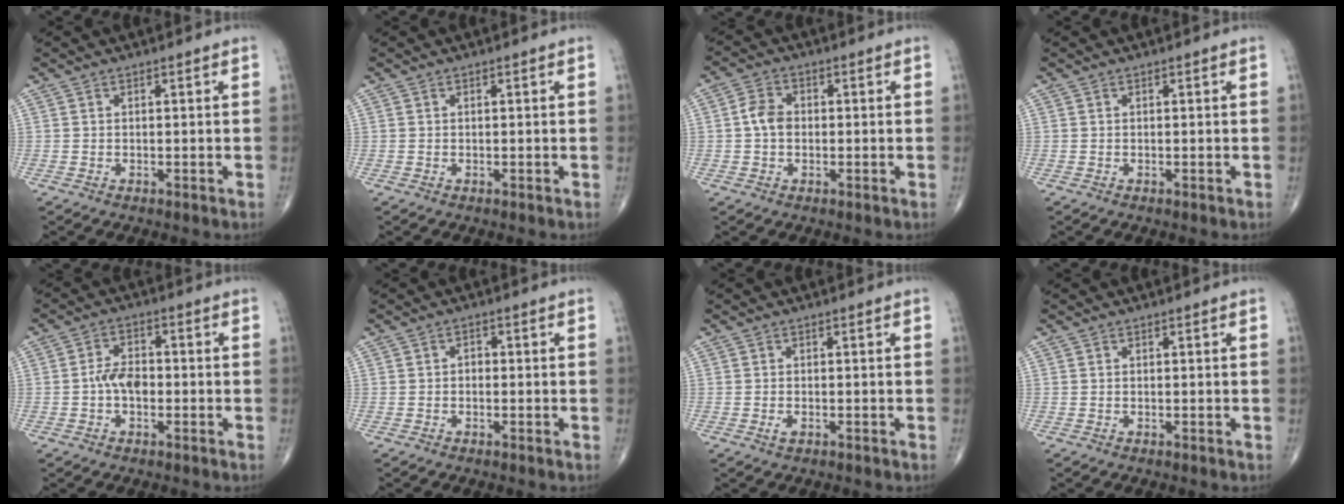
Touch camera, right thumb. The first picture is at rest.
{"total": 0.0}
{"total": 4.3, "force": [-0.1, 3.2, 2.9], "torque": [-0.051, 0.013, -0.010]}
{"total": 0.0}
{"total": 0.0}
{"total": 1.2, "force": [-0.3, 0.9, 0.7], "torque": [-0.004, 0.004, -0.010]}
{"total": 1.1, "force": [-0.4, 0.6, 0.8], "torque": [-0.019, 0.000, -0.008]}
{"total": 0.0}